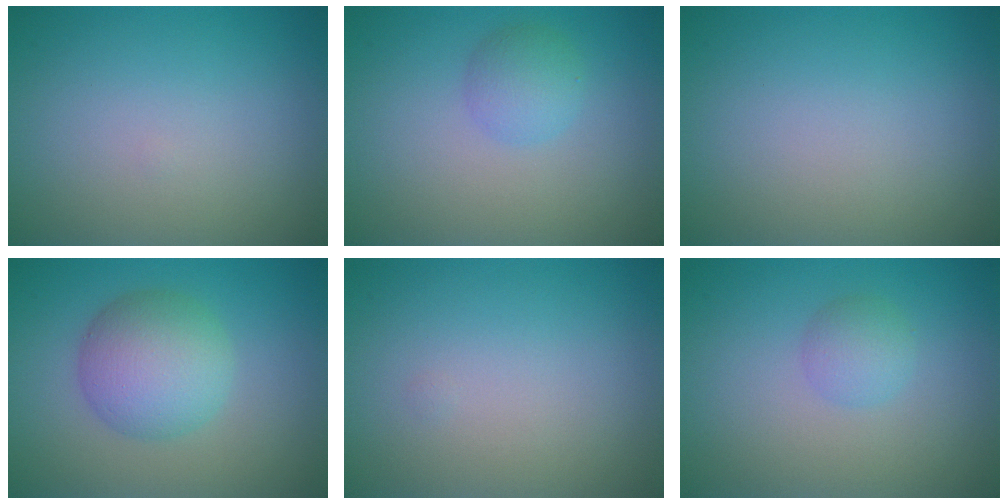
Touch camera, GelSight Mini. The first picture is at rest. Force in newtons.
{"total": 2.1, "press": 2.1, "slide": 0.0}
{"total": 0.0}
{"total": 5.5, "press": 5.5, "slide": 0.2}
{"total": 0.0}
{"total": 1.8, "press": 1.8, "slide": 0.0}